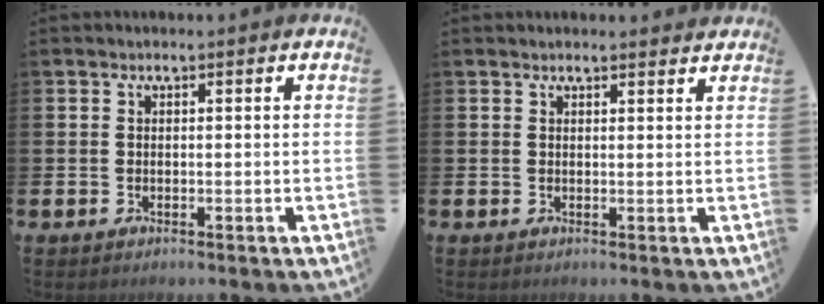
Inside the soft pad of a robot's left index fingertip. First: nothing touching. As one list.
[{"total": 1.2, "force": [1.2, 0.1, 0.1], "torque": [0.008, -0.006, 0.020]}]